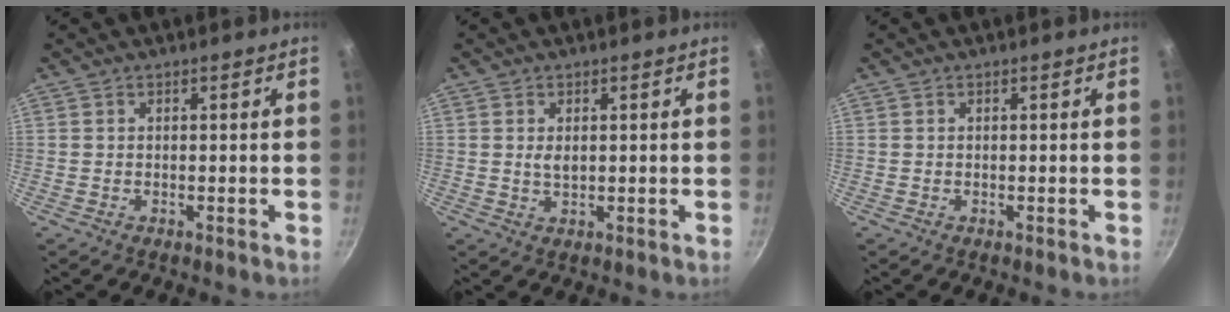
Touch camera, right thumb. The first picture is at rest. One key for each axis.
{"total": 2.2, "fx": 0.4, "fy": 1.3, "fz": 1.8, "tx": -0.031, "ty": -0.003, "tz": 0.010}
{"total": 0.0}